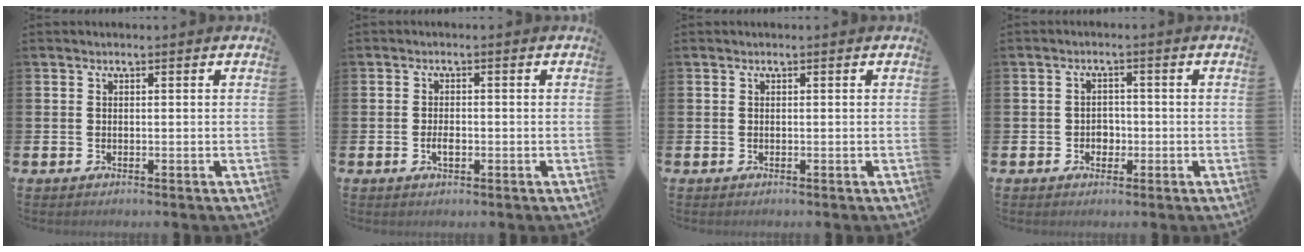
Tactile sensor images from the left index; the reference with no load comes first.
{"total": 1.8, "force": [-0.5, 0.9, 1.5], "torque": [-0.026, 0.000, -0.009]}
{"total": 0.0}
{"total": 2.2, "force": [-0.6, 2.0, 0.8], "torque": [-0.010, 0.002, -0.018]}